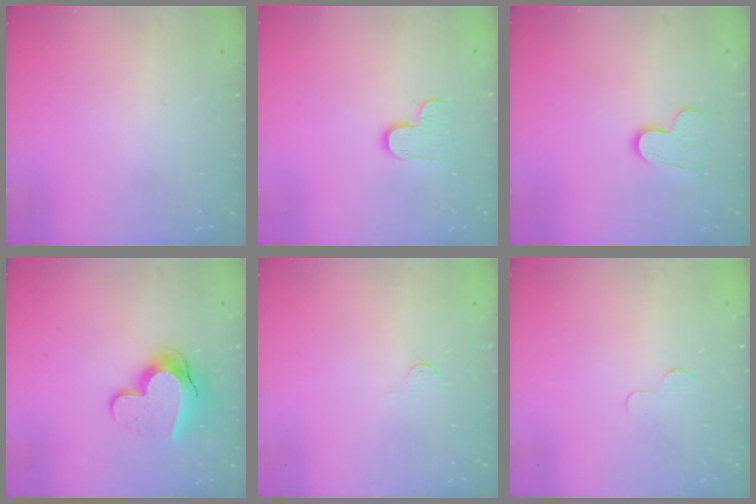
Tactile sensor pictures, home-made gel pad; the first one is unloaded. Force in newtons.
{"total": 7.0, "press": 7.0, "slide": 0.3}
{"total": 8.9, "press": 8.9, "slide": 0.7}
{"total": 13.1, "press": 13.0, "slide": 1.2}
{"total": 2.8, "press": 2.8, "slide": 0.4}
{"total": 2.3, "press": 2.3, "slide": 0.2}